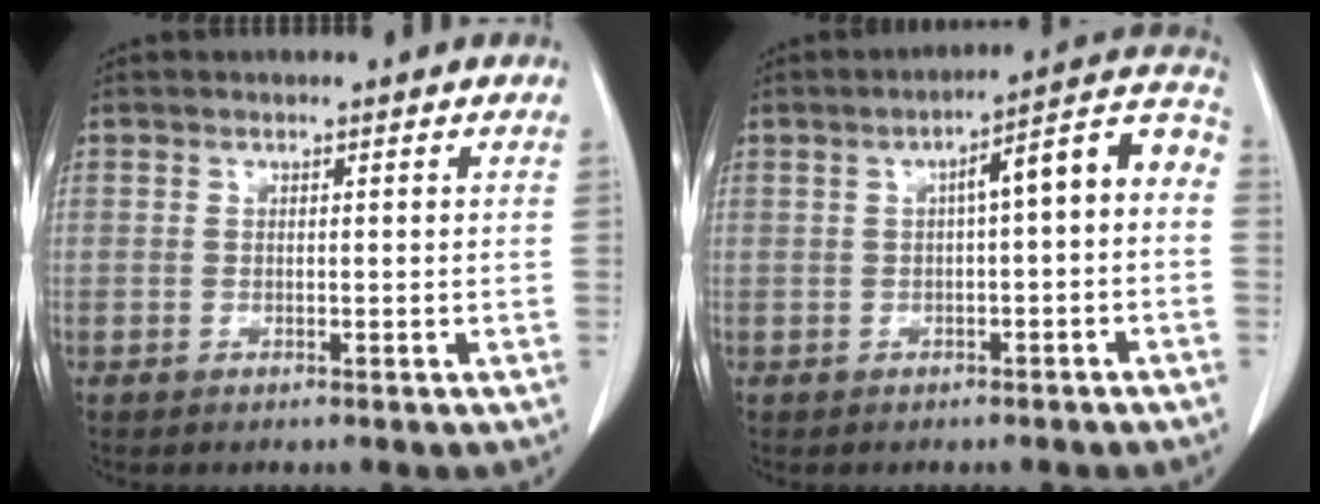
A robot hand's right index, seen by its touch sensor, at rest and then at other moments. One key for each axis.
{"total": 8.5, "fx": 0.2, "fy": 1.6, "fz": 8.3, "tx": -0.108, "ty": 0.039, "tz": -0.003}